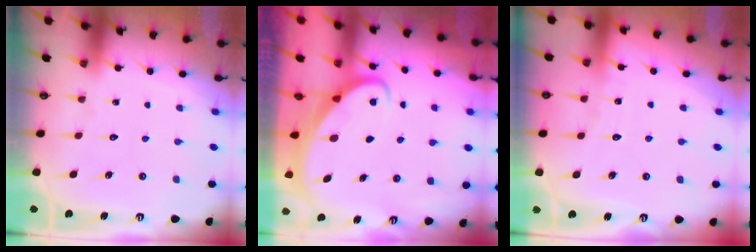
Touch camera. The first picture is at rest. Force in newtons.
{"total": 3.3, "press": 3.3, "slide": 0.4}
{"total": 2.6, "press": 2.6, "slide": 0.3}